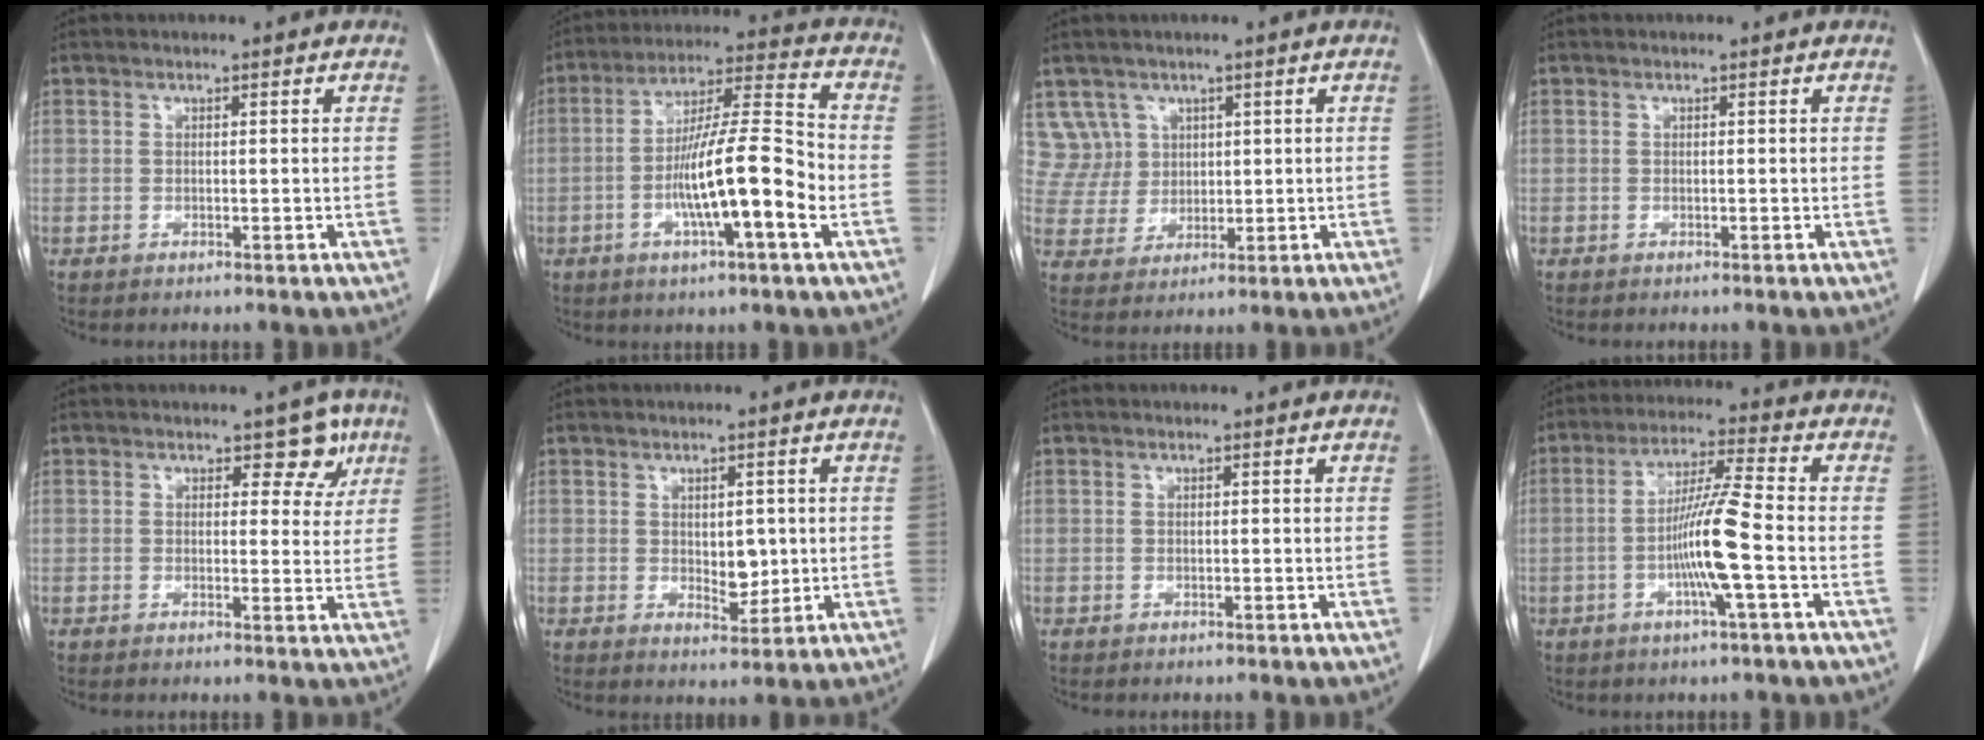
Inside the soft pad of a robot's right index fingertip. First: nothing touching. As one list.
[{"total": 14.3, "force": [-3.8, 0.6, 13.8], "torque": [-0.239, 0.004, -0.071]}, {"total": 5.7, "force": [2.8, 4.9, -0.6], "torque": [0.018, 0.013, 0.066]}, {"total": 0.0}, {"total": 4.3, "force": [2.4, 2.7, 2.3], "torque": [-0.004, 0.003, 0.023]}, {"total": 3.8, "force": [0.2, 2.1, 3.2], "torque": [-0.044, -0.008, 0.012]}, {"total": 0.0}, {"total": 9.6, "force": [-2.3, -0.7, 9.3], "torque": [-0.180, -0.003, -0.048]}]